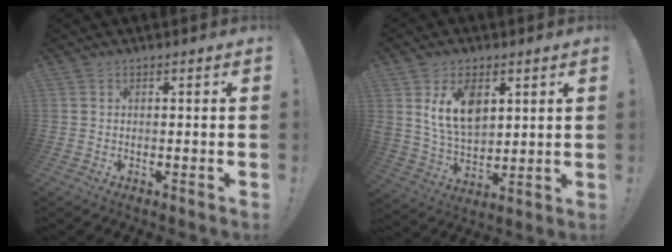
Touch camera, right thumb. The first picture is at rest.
{"total": 12.4, "force": [5.4, 8.0, 7.8], "torque": [-0.137, -0.022, 0.101]}